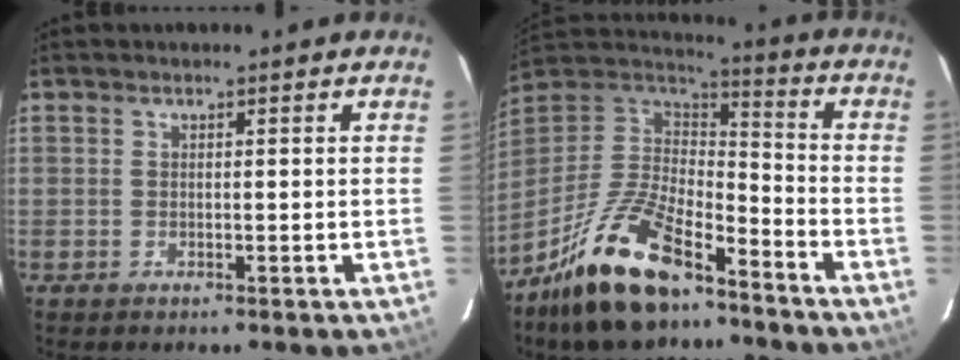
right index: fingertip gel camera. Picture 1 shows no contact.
{"total": 20.8, "force": [-14.2, 8.0, 12.8], "torque": [-0.264, -0.011, -0.255]}